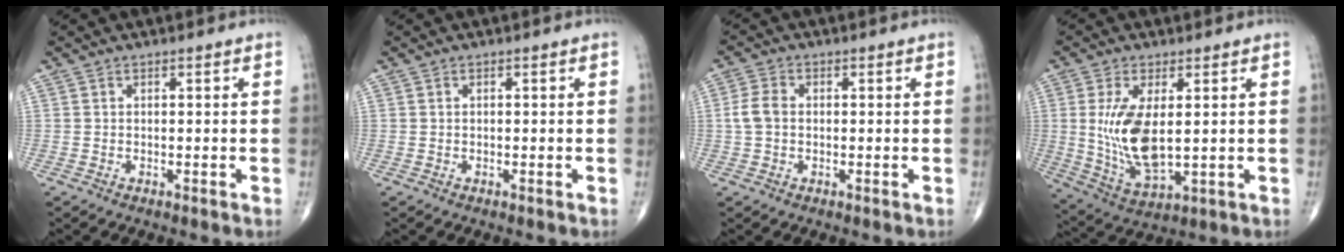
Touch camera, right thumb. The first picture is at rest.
{"total": 0.0}
{"total": 3.9, "force": [0.0, 2.8, 2.8], "torque": [-0.065, 0.011, -0.005]}
{"total": 12.1, "force": [1.2, 5.3, 10.8], "torque": [-0.215, -0.021, 0.039]}